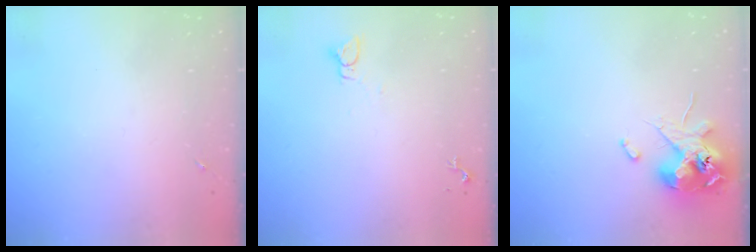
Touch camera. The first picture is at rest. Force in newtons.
{"total": 2.2, "press": 2.2, "slide": 0.1}
{"total": 12.4, "press": 12.2, "slide": 2.2}